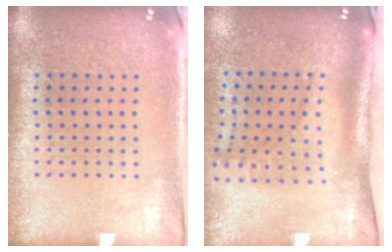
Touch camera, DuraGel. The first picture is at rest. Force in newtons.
{"total": 2.3, "press": 1.6, "slide": 1.7}